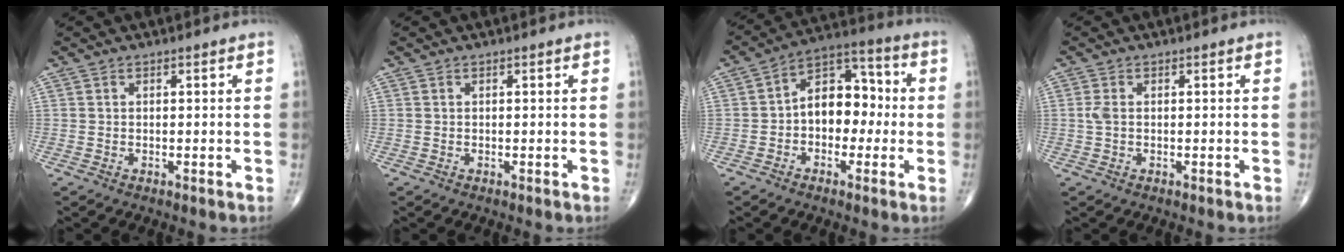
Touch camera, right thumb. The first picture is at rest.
{"total": 0.0}
{"total": 11.5, "force": [-0.7, 7.8, 8.4], "torque": [-0.092, 0.041, -0.026]}
{"total": 1.5, "force": [0.1, 0.8, 1.3], "torque": [-0.035, 0.003, 0.001]}